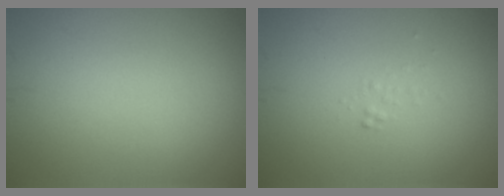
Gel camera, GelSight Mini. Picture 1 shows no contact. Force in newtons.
{"total": 0.5, "press": 0.5, "slide": 0.0}